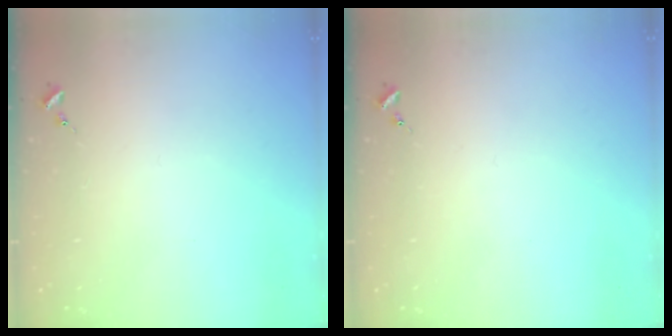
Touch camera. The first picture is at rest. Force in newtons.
{"total": 0.0}